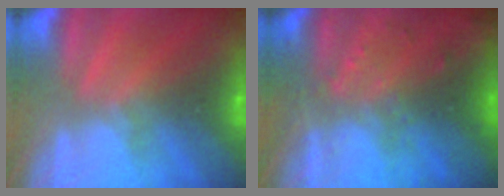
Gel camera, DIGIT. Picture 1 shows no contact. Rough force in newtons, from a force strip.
{"total": 7.7}